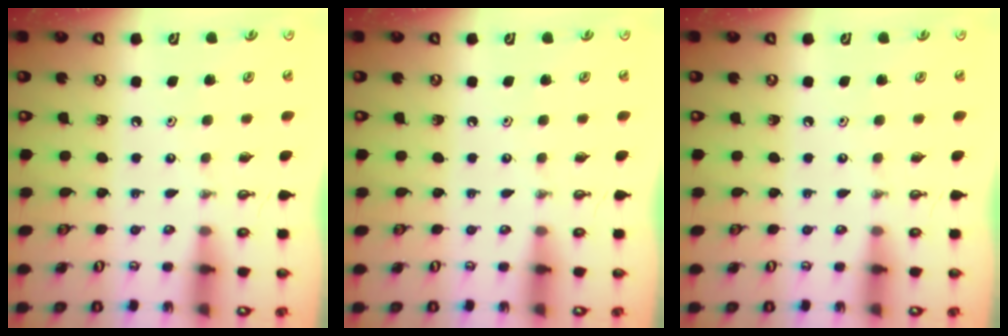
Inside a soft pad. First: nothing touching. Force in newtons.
{"total": 0.0}
{"total": 0.0}